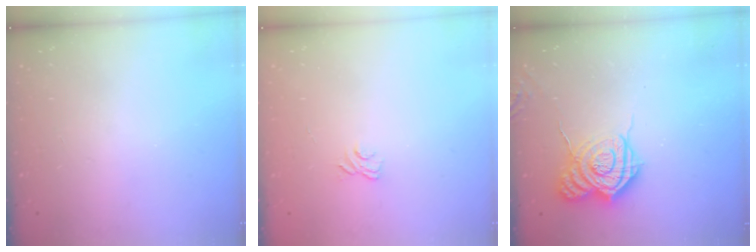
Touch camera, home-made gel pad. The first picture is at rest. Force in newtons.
{"total": 2.9, "press": 2.6, "slide": 1.3}
{"total": 11.4, "press": 11.3, "slide": 1.0}